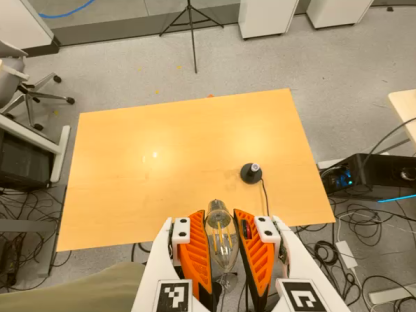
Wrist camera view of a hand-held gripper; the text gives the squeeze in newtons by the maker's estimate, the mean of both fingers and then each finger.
{"total": 19.4, "left": 20.3, "right": 18.5}